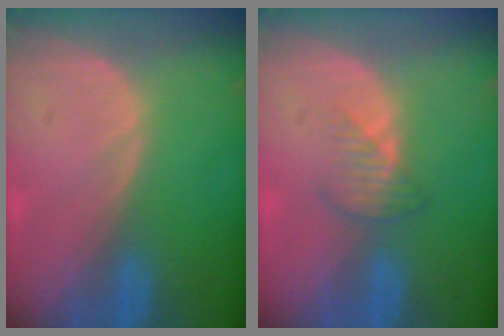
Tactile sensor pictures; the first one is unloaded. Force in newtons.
{"total": 2.8, "press": 2.7, "slide": 0.8}